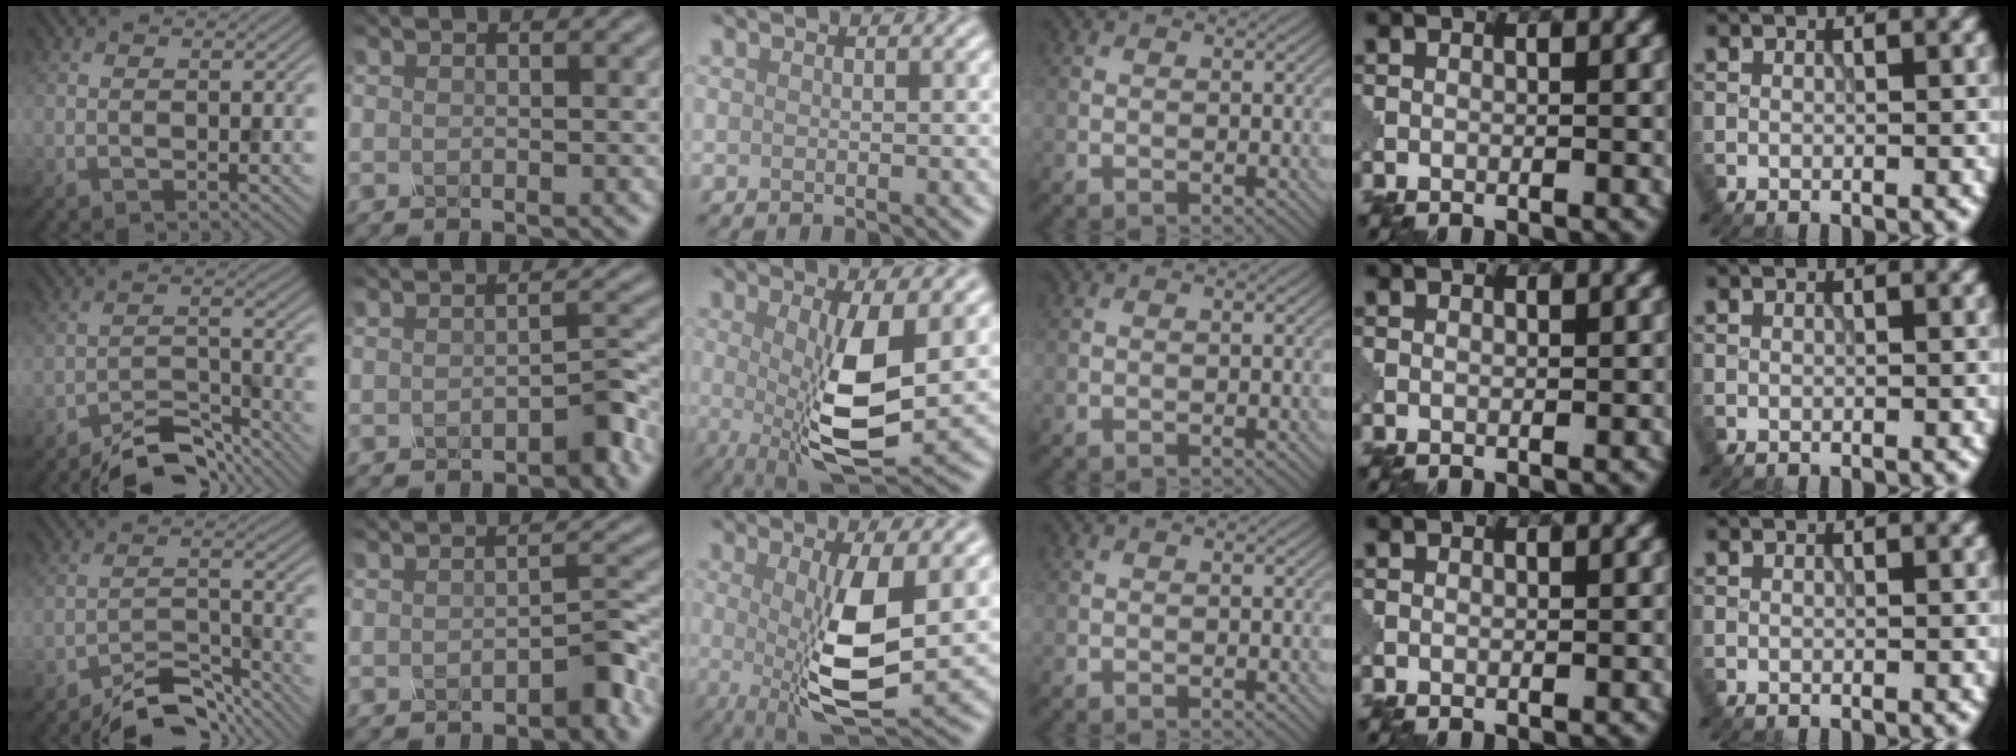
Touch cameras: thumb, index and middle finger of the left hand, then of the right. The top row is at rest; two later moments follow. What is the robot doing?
{"motion": "press", "object": "mechanical pencil"}